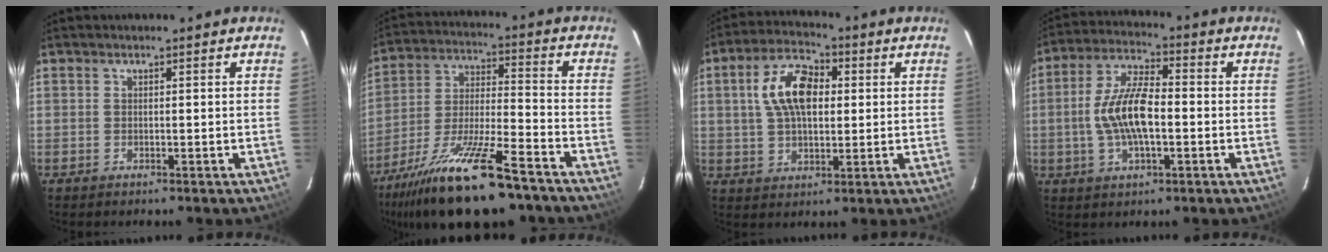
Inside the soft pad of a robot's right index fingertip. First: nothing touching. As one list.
[{"total": 20.2, "force": [-14.9, 4.2, 13.0], "torque": [-0.255, -0.032, -0.253]}, {"total": 11.2, "force": [2.2, 6.4, 9.0], "torque": [-0.173, 0.025, 0.039]}, {"total": 11.2, "force": [-1.5, 4.3, 10.2], "torque": [-0.209, 0.009, -0.029]}]